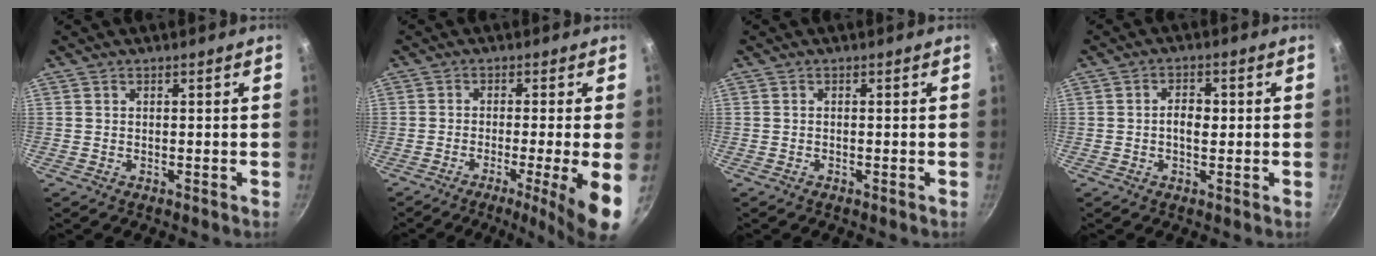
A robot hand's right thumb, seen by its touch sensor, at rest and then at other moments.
{"total": 9.5, "force": [-3.1, 0.4, 9.0], "torque": [-0.133, 0.000, -0.047]}
{"total": 0.0}
{"total": 3.7, "force": [0.0, 2.2, 3.0], "torque": [-0.036, 0.006, -0.005]}